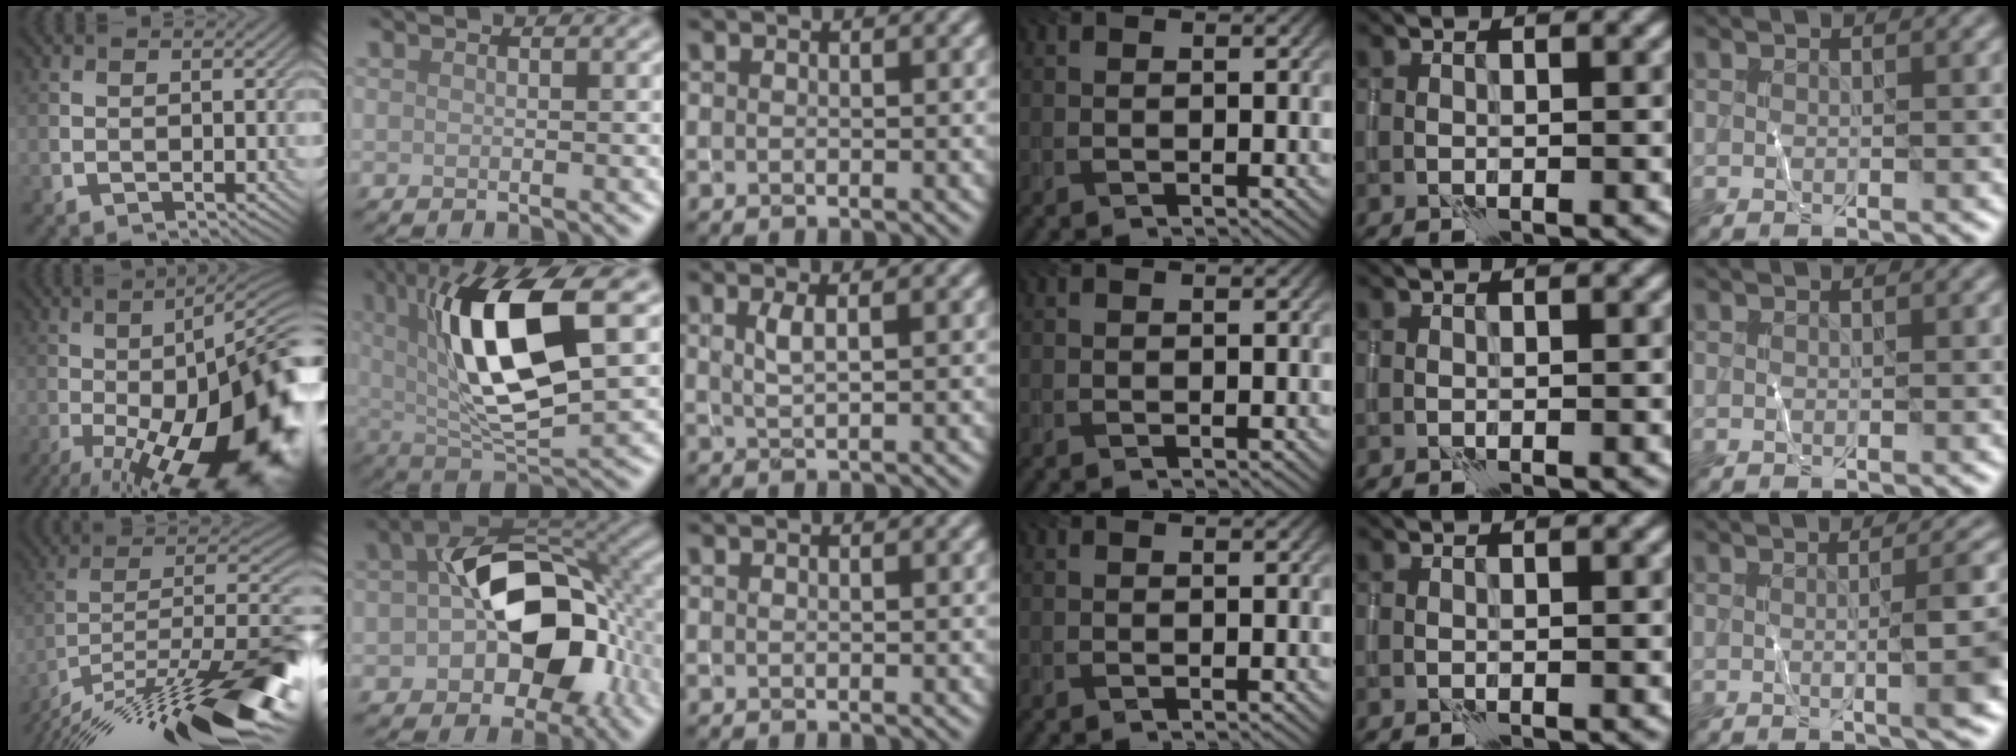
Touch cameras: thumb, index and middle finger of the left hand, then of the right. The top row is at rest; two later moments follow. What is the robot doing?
{"motion": "wrap", "object": "thread"}